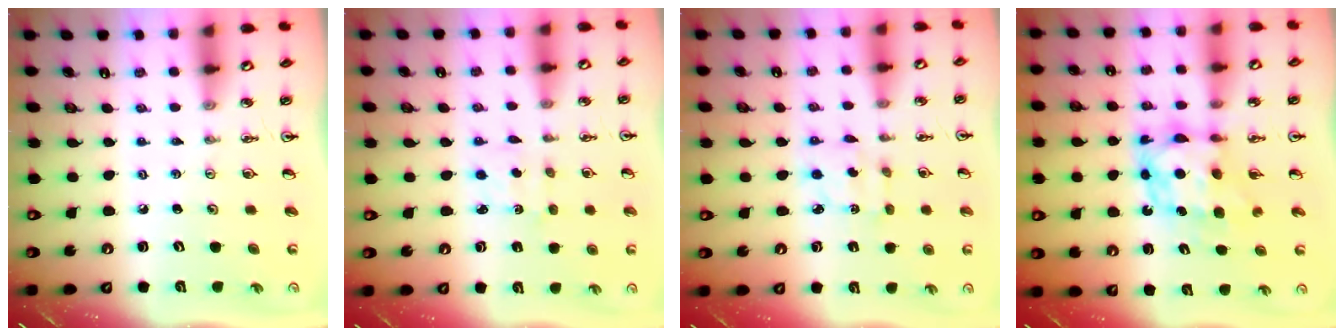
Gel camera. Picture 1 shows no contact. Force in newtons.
{"total": 2.4, "press": 2.3, "slide": 0.4}
{"total": 2.7, "press": 2.7, "slide": 0.2}
{"total": 7.5, "press": 7.4, "slide": 0.6}